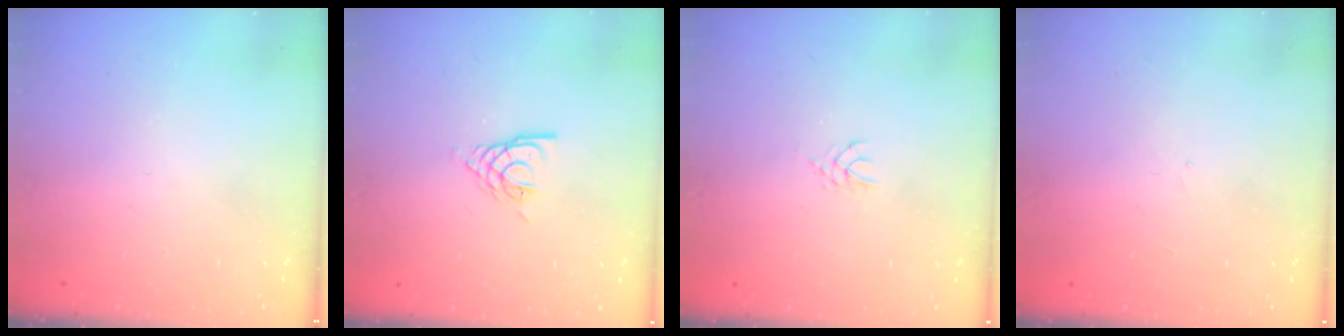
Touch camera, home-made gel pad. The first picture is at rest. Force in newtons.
{"total": 5.2, "press": 5.2, "slide": 0.3}
{"total": 2.5, "press": 2.4, "slide": 0.4}
{"total": 0.0}